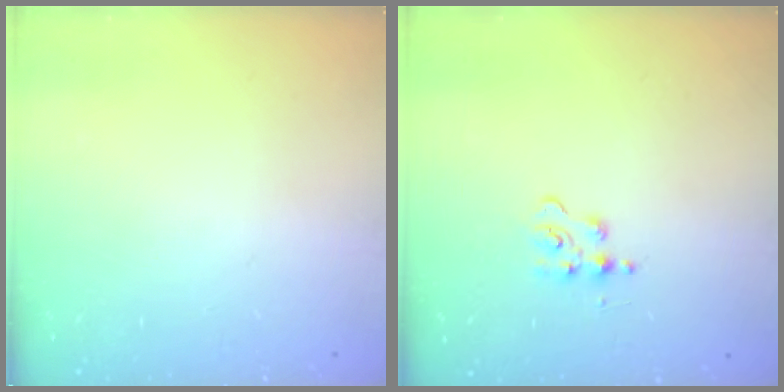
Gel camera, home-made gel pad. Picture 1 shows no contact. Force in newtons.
{"total": 4.8, "press": 4.8, "slide": 0.6}